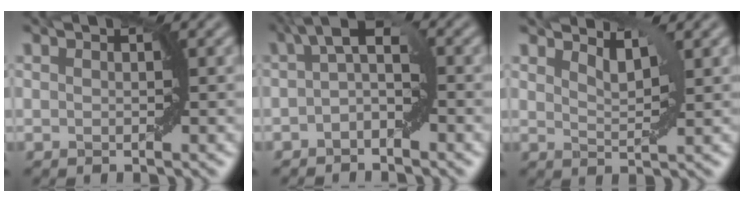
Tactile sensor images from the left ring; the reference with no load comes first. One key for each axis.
{"total": 3.7, "fx": -0.2, "fy": 1.5, "fz": 3.3, "tx": -0.045, "ty": 0.019, "tz": -0.016}
{"total": 2.1, "fx": 1.9, "fy": 0.3, "fz": 0.9, "tx": -0.019, "ty": -0.006, "tz": 0.032}